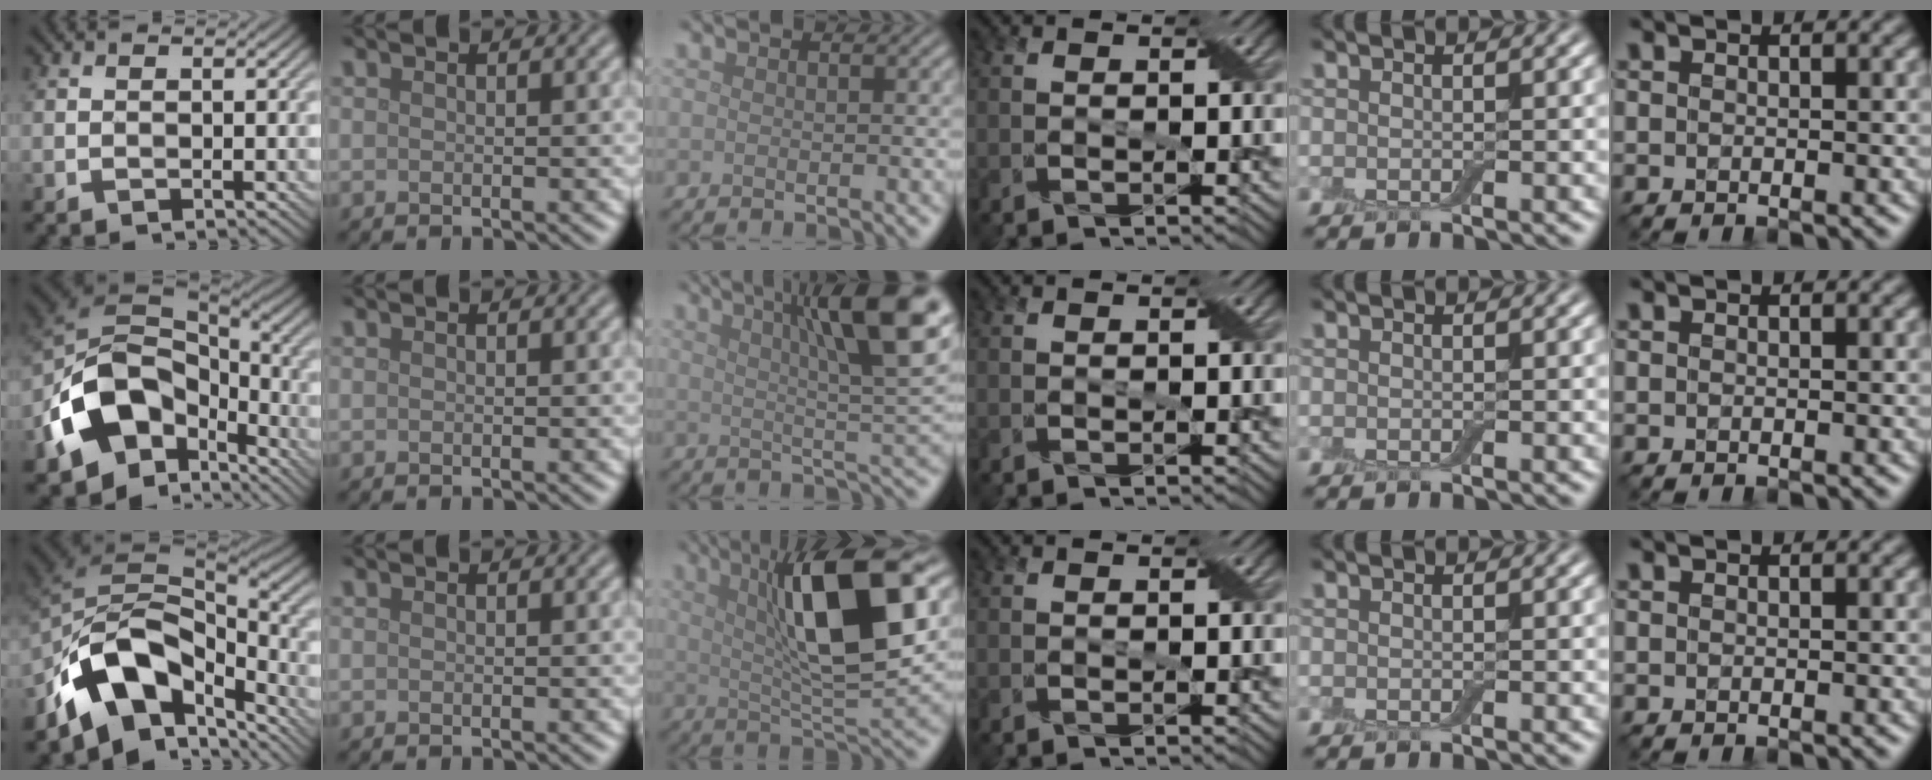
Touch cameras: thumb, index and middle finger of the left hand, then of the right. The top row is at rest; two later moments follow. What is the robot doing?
{"motion": "open", "object": "airpods case & airpods"}